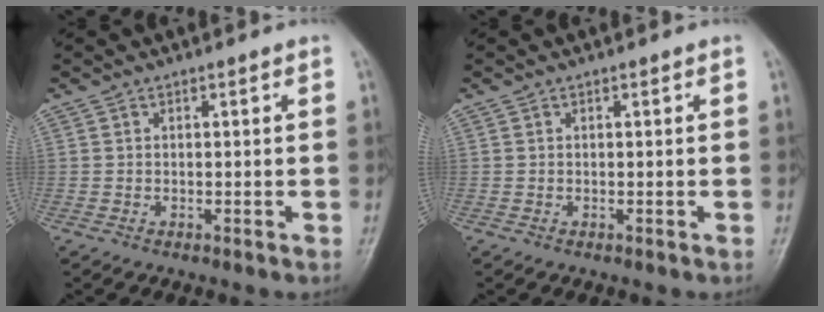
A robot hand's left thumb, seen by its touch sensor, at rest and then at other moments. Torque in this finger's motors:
{"motor_torque": [0.06, 0.08, -0.13, -0.05, 0.00]}